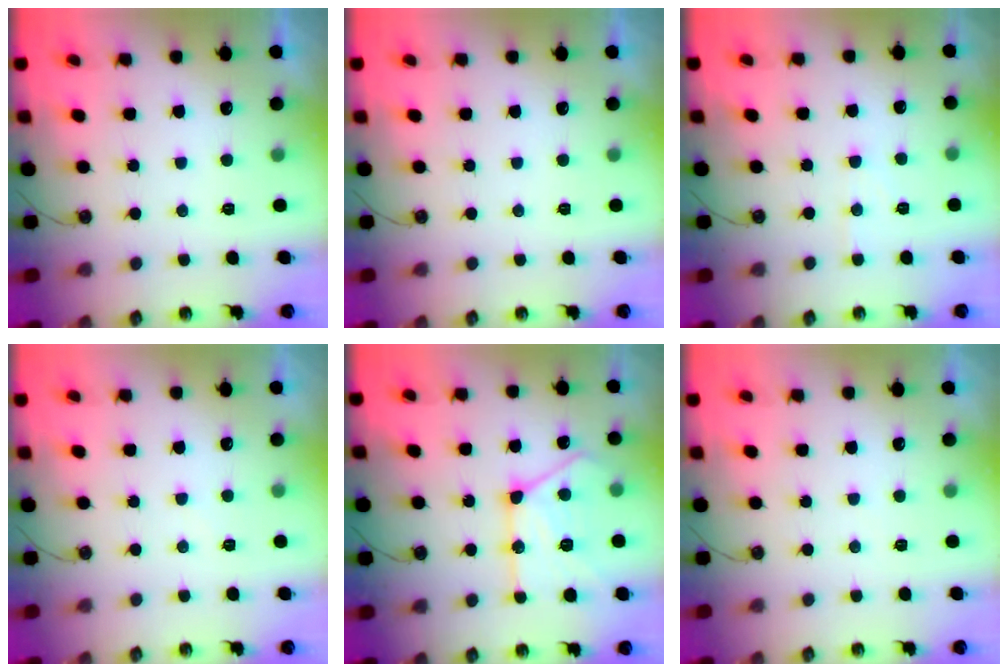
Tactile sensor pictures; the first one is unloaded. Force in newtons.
{"total": 0.0}
{"total": 4.0, "press": 4.0, "slide": 0.5}
{"total": 4.6, "press": 4.6, "slide": 0.6}
{"total": 17.2, "press": 17.1, "slide": 1.5}
{"total": 2.8, "press": 2.8, "slide": 0.3}